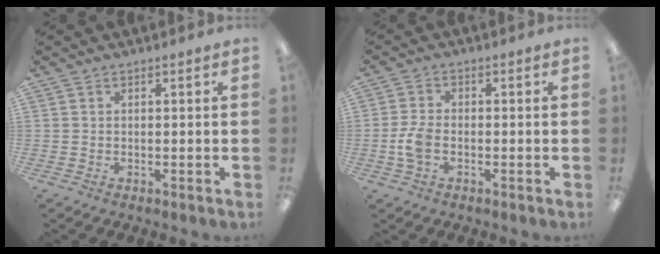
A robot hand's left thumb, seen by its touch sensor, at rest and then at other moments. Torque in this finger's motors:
{"motor_torque": [-0.20, 0.22, 0.06, -0.02, 0.03]}